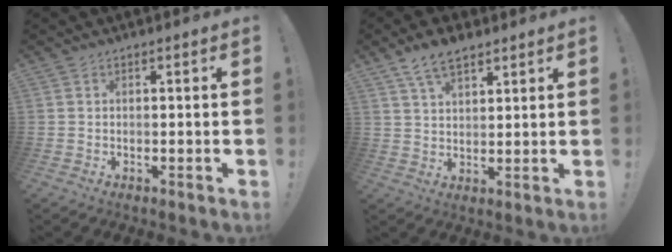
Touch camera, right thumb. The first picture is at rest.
{"total": 8.1, "force": [5.5, 3.8, 4.6], "torque": [-0.074, -0.020, 0.102]}